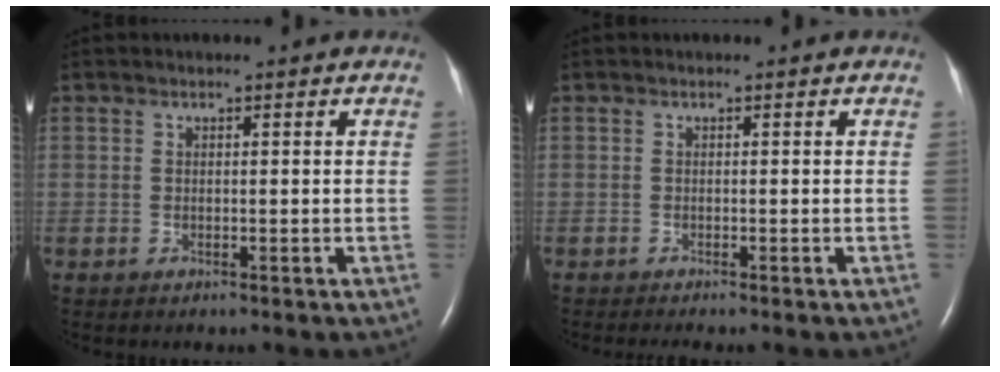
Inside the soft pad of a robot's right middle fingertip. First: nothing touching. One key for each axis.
{"total": 1.2, "fx": -0.9, "fy": -0.3, "fz": 0.7, "tx": -0.010, "ty": -0.002, "tz": -0.013}